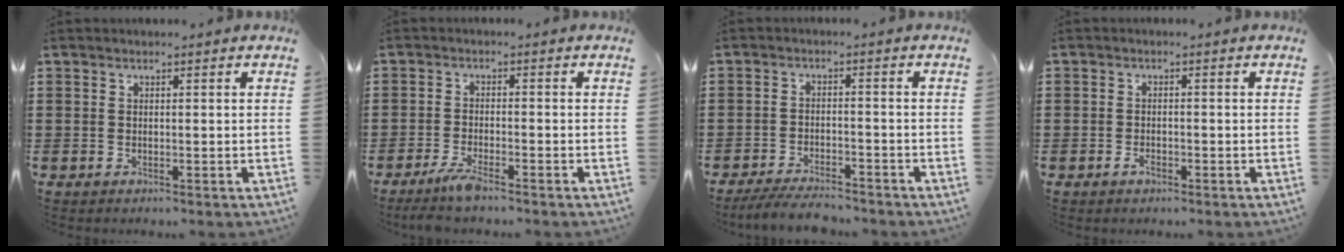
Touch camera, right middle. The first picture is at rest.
{"total": 3.7, "force": [-2.8, 0.4, 2.4], "torque": [-0.059, -0.008, -0.056]}
{"total": 4.7, "force": [-4.4, 0.7, 1.4], "torque": [-0.030, -0.002, -0.088]}
{"total": 1.6, "force": [-1.2, 1.0, 0.6], "torque": [-0.015, 0.000, -0.024]}